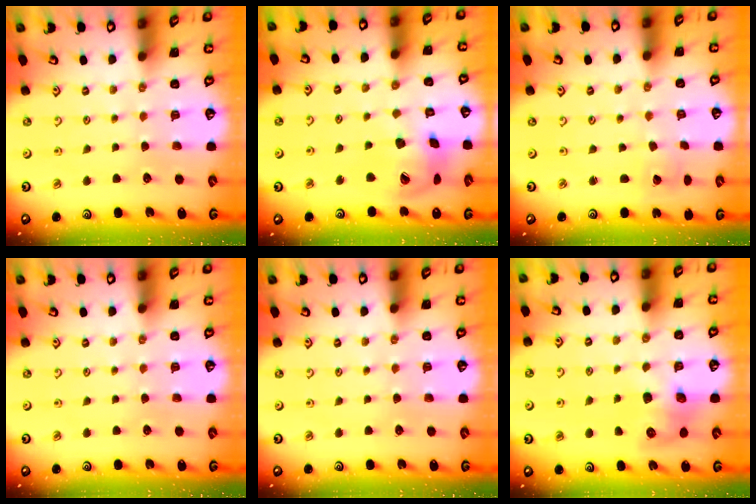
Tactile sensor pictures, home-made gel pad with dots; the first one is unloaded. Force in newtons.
{"total": 15.6, "press": 15.4, "slide": 2.5}
{"total": 2.0, "press": 2.0, "slide": 0.2}
{"total": 0.0}
{"total": 0.0}
{"total": 9.3, "press": 9.2, "slide": 0.9}